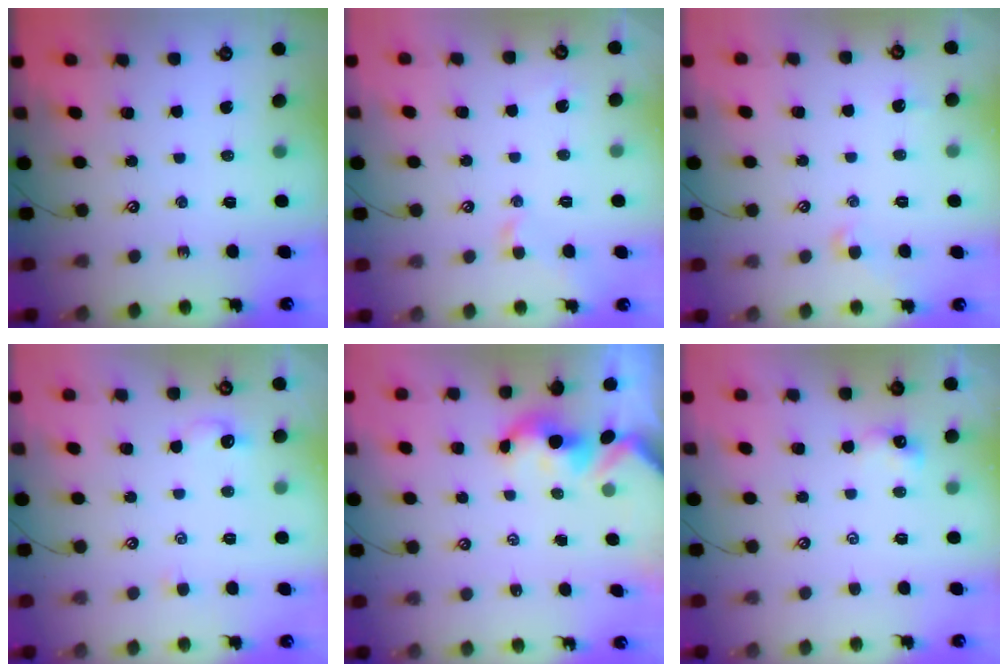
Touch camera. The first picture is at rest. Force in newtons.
{"total": 0.9, "press": 0.9, "slide": 0.1}
{"total": 0.0}
{"total": 1.3, "press": 1.2, "slide": 0.5}
{"total": 1.5, "press": 1.5, "slide": 0.2}
{"total": 1.3, "press": 1.3, "slide": 0.1}